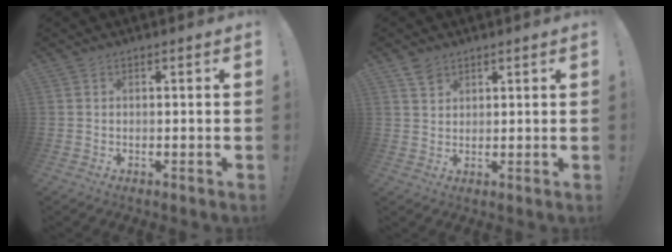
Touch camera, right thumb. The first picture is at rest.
{"total": 3.3, "force": [2.6, 1.9, 0.7], "torque": [-0.004, -0.015, 0.048]}